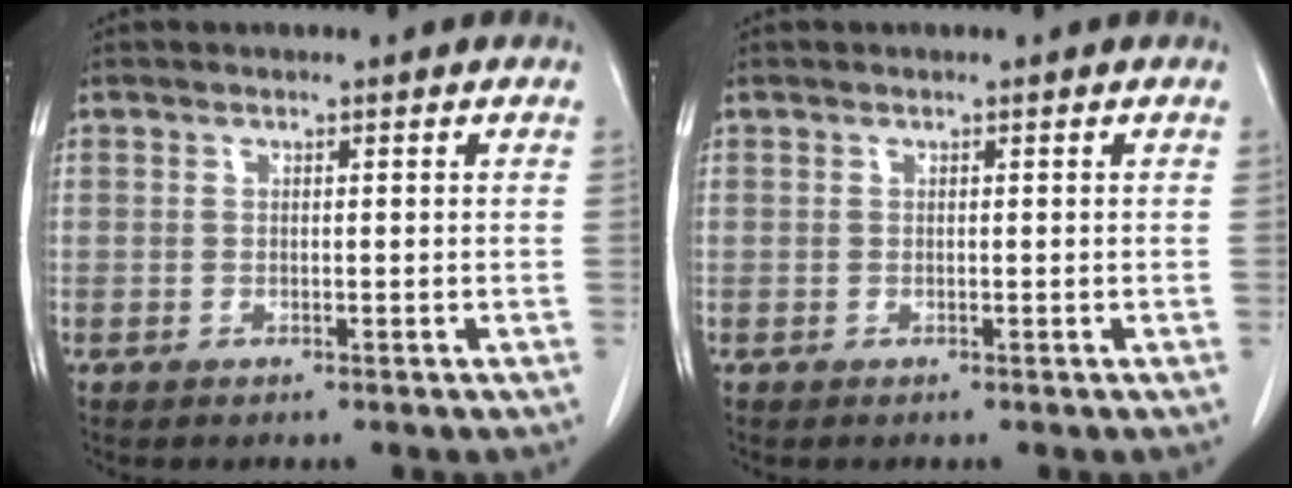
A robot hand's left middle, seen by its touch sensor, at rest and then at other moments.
{"total": 0.0}